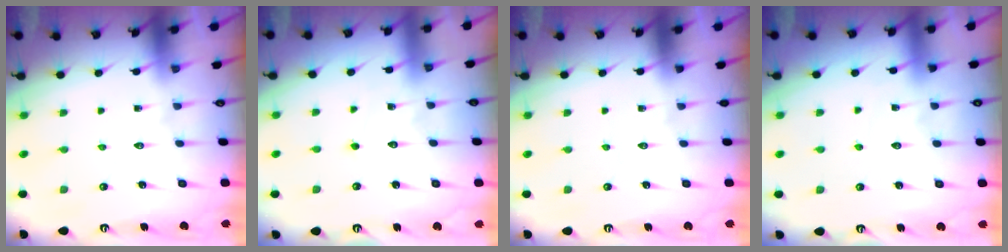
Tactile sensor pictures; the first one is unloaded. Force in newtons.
{"total": 3.6, "press": 3.6, "slide": 0.3}
{"total": 0.0}
{"total": 3.4, "press": 3.4, "slide": 0.4}